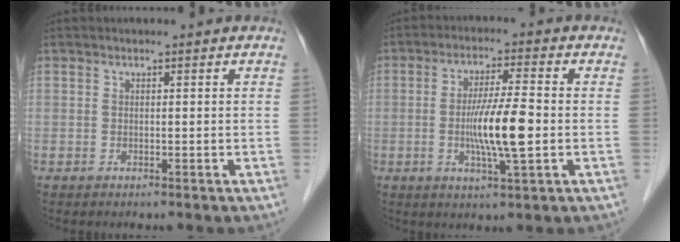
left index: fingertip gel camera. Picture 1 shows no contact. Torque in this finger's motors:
{"motor_torque": [1.30, 0.84, 0.28, 0.10]}